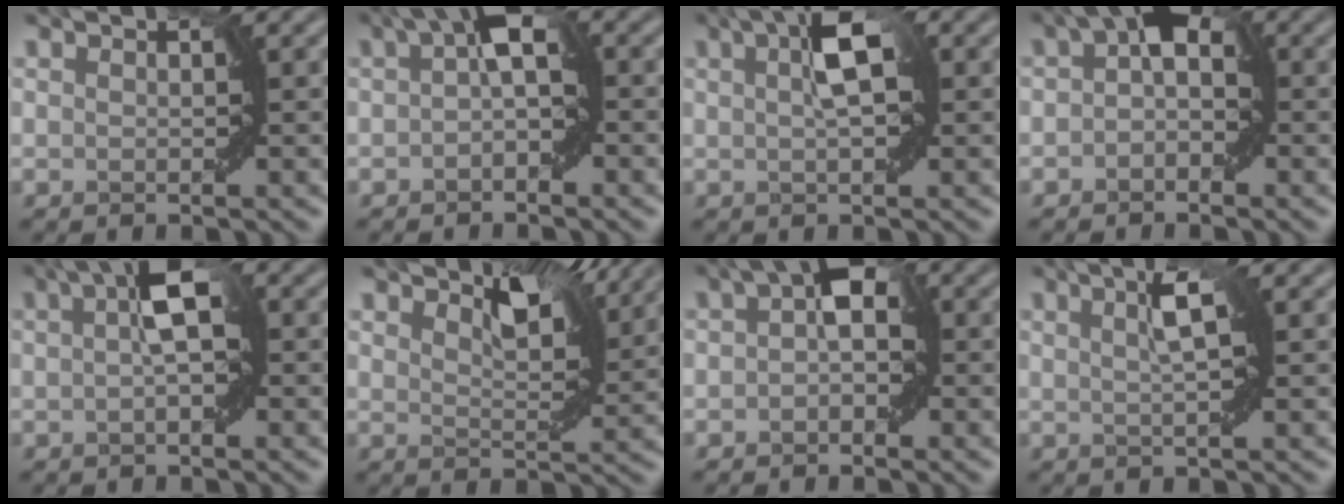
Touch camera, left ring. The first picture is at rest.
{"total": 4.3, "force": [0.5, 1.7, 3.9], "torque": [-0.051, 0.020, -0.005]}
{"total": 4.6, "force": [1.4, 1.7, 4.1], "torque": [-0.067, 0.012, 0.017]}
{"total": 4.5, "force": [0.6, 2.7, 3.6], "torque": [-0.045, 0.021, -0.004]}
{"total": 4.5, "force": [0.9, 1.5, 4.1], "torque": [-0.063, 0.015, 0.005]}
{"total": 4.7, "force": [3.7, 1.1, 2.7], "torque": [-0.053, 0.001, 0.058]}
{"total": 4.2, "force": [0.6, 2.3, 3.5], "torque": [-0.046, 0.017, -0.004]}
{"total": 2.7, "force": [1.0, 0.4, 2.4], "torque": [-0.039, 0.007, 0.018]}